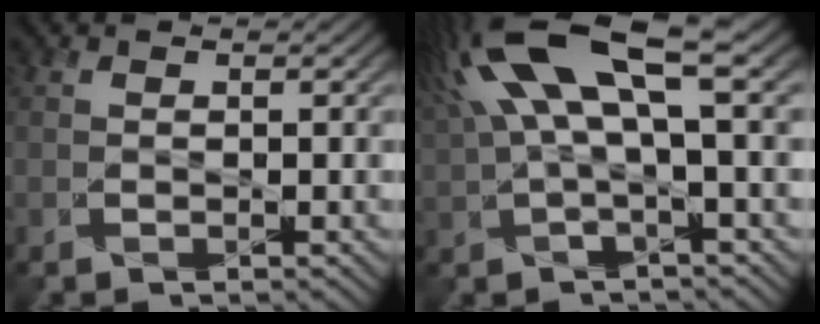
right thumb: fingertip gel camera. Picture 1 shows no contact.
{"total": 13.4, "force": [4.8, 3.8, 12.0], "torque": [-0.279, 0.023, 0.097]}